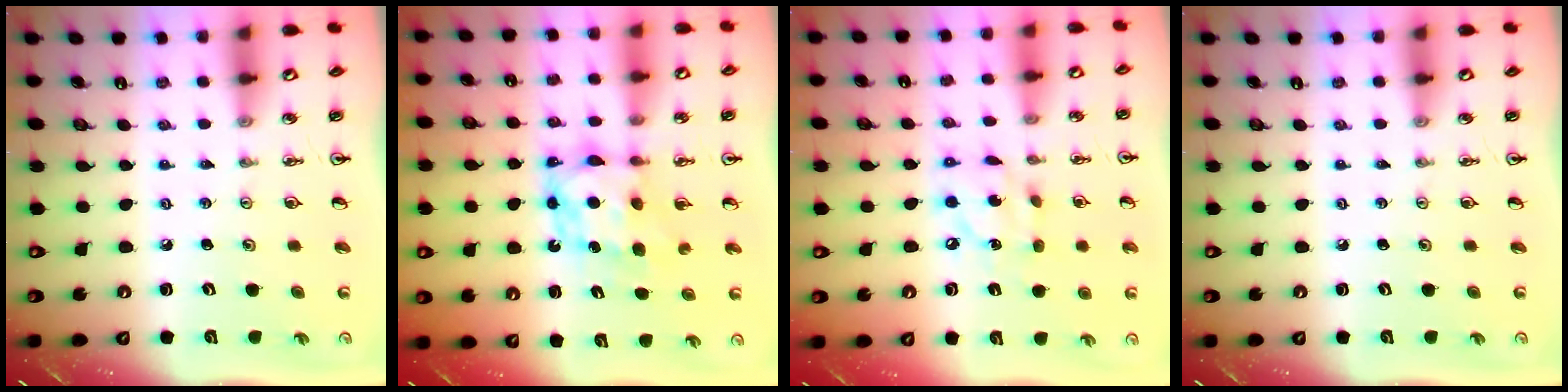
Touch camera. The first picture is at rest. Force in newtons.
{"total": 7.4, "press": 7.4, "slide": 0.3}
{"total": 9.3, "press": 9.3, "slide": 0.5}
{"total": 0.0}